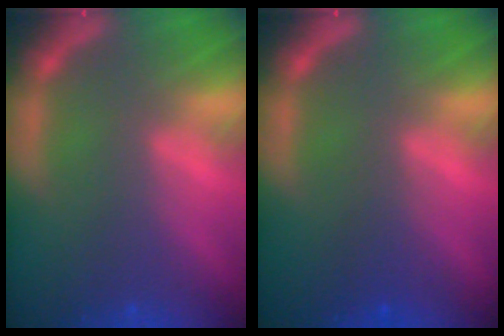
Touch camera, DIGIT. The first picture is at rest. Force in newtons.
{"total": 1.5}